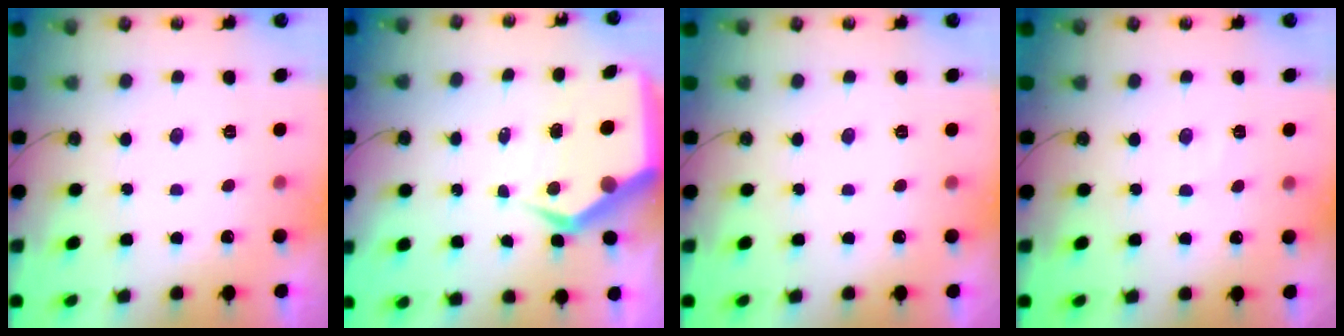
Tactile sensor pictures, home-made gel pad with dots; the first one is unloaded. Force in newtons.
{"total": 9.4, "press": 9.4, "slide": 1.1}
{"total": 0.0}
{"total": 5.3, "press": 5.3, "slide": 0.8}